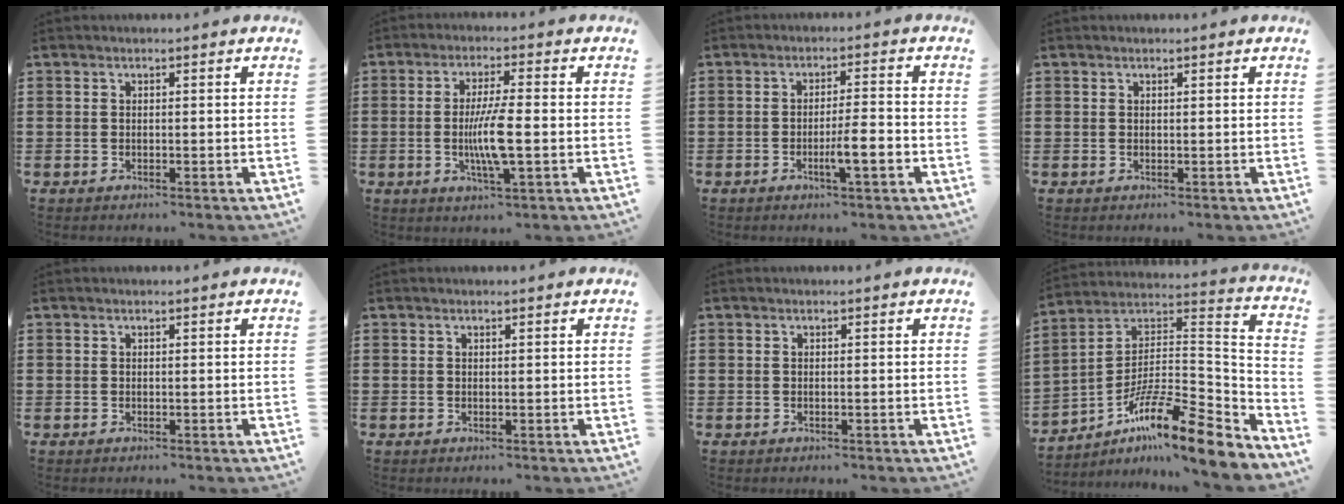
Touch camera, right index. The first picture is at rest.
{"total": 7.2, "force": [-1.2, 1.1, 7.0], "torque": [-0.140, -0.011, -0.027]}
{"total": 5.0, "force": [-1.9, 0.6, 4.6], "torque": [-0.075, -0.003, -0.033]}
{"total": 0.0}
{"total": 0.0}
{"total": 0.0}
{"total": 0.0}
{"total": 13.6, "force": [-9.6, 2.1, 9.4], "torque": [-0.151, 0.006, -0.182]}